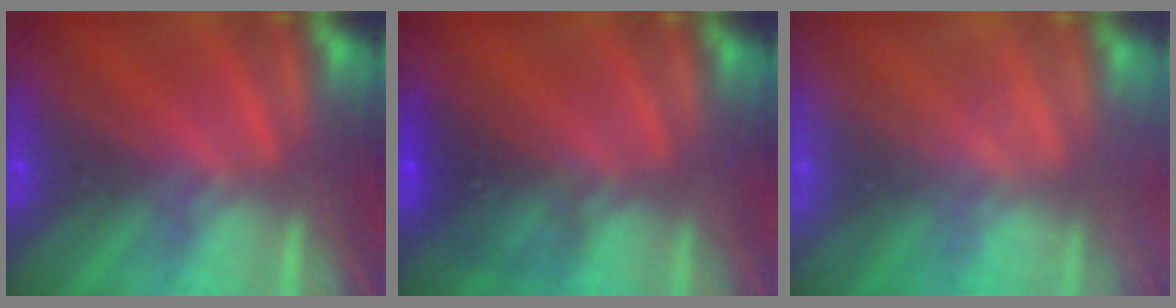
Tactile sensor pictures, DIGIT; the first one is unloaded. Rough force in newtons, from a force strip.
{"total": 2.9}
{"total": 2.2}